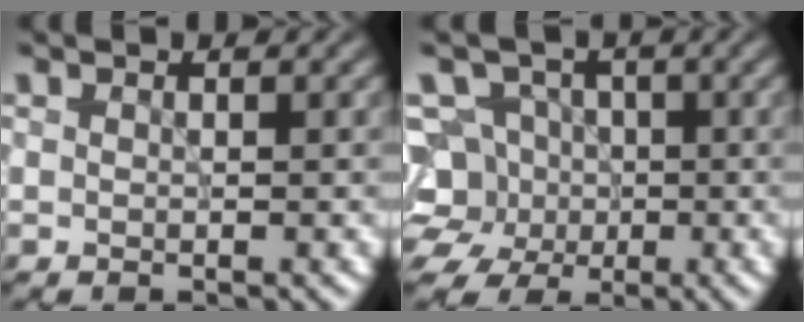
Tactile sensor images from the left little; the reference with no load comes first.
{"total": 8.8, "force": [-1.4, 7.9, 3.5], "torque": [-0.059, 0.018, -0.062]}